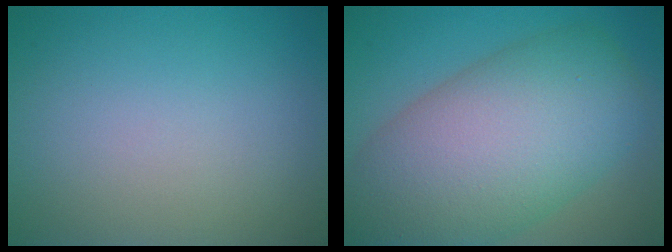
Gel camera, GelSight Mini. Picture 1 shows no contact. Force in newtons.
{"total": 13.2, "press": 13.2, "slide": 0.5}